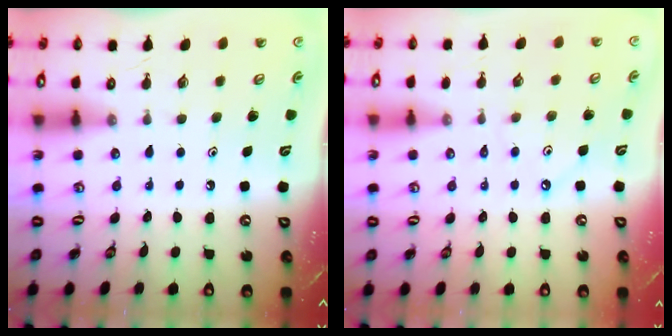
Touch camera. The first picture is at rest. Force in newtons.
{"total": 1.1, "press": 1.1, "slide": 0.3}